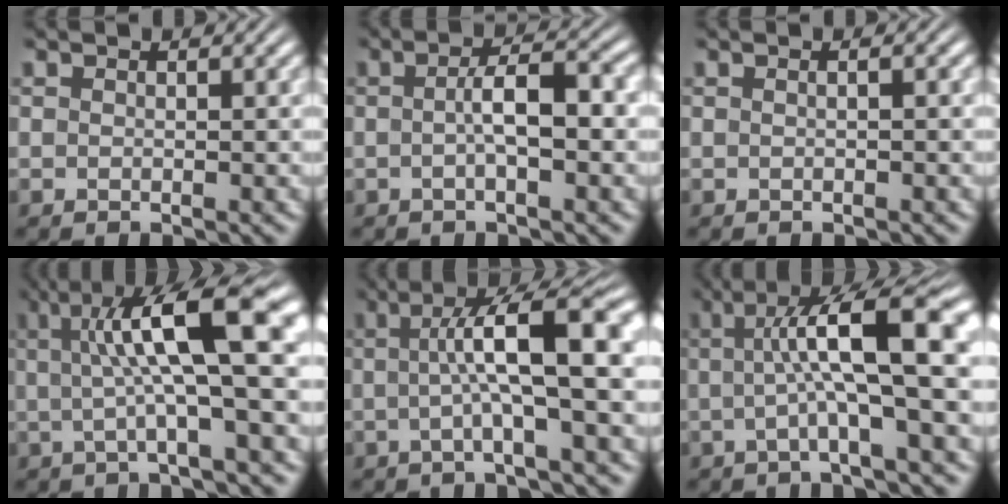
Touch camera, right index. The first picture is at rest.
{"total": 3.2, "force": [-0.6, 0.5, 3.1], "torque": [-0.051, 0.005, -0.012]}
{"total": 0.5, "force": [-0.2, -0.1, 0.5], "torque": [-0.008, 0.003, -0.004]}
{"total": 10.6, "force": [2.7, 3.0, 9.7], "torque": [-0.136, 0.032, 0.030]}
{"total": 7.4, "force": [0.3, 1.7, 7.2], "torque": [-0.117, 0.018, 0.001]}
{"total": 8.5, "force": [1.0, 2.2, 8.2], "torque": [-0.126, 0.019, 0.011]}